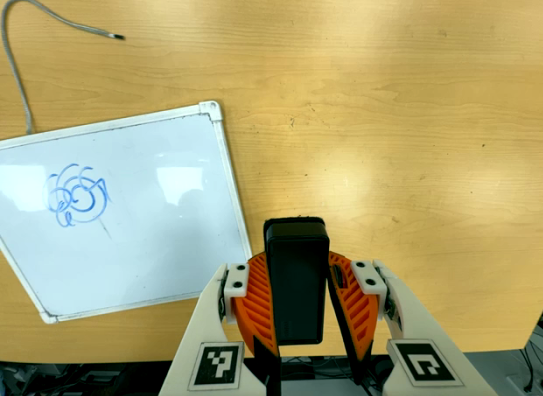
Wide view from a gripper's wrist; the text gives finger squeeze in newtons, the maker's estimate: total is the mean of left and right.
{"total": 8.9, "left": 7.7, "right": 10.1}